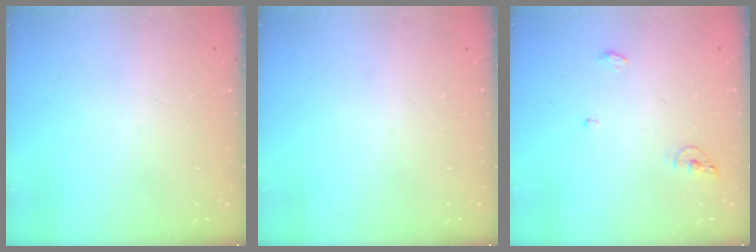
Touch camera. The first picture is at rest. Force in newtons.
{"total": 0.0}
{"total": 5.7, "press": 5.7, "slide": 0.9}